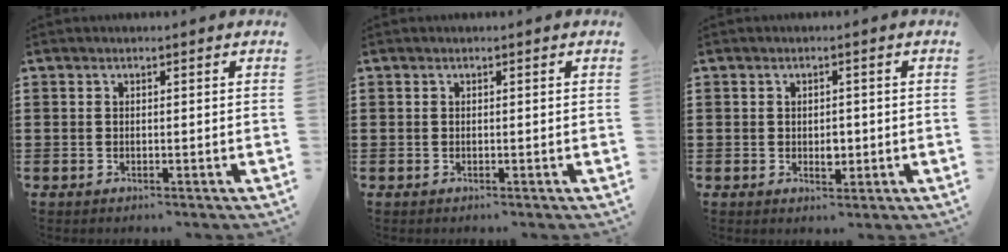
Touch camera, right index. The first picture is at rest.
{"total": 0.0}
{"total": 2.2, "force": [-0.2, 1.3, 1.8], "torque": [-0.026, -0.003, -0.005]}